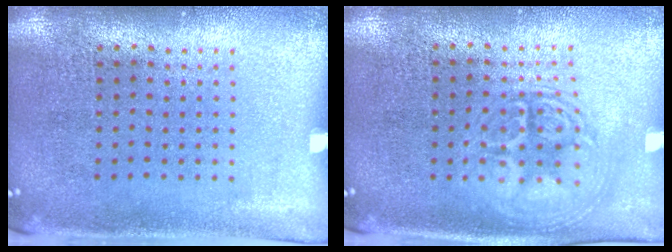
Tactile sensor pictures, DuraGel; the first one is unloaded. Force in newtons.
{"total": 3.1, "press": 3.0, "slide": 0.5}